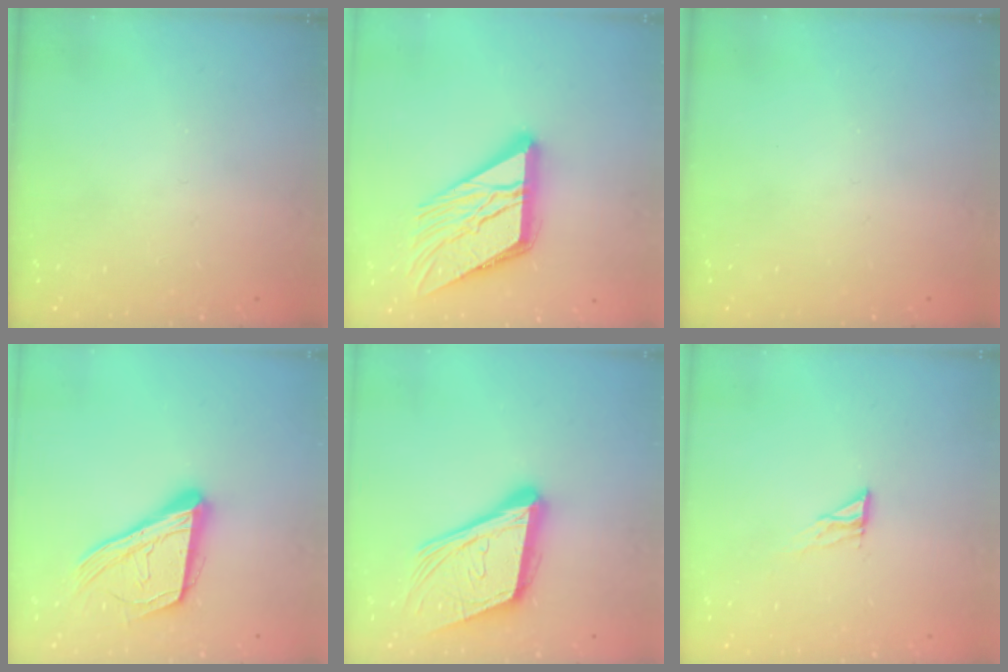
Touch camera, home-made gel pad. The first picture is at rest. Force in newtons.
{"total": 19.0, "press": 18.9, "slide": 2.0}
{"total": 0.0}
{"total": 18.8, "press": 18.7, "slide": 2.4}
{"total": 20.1, "press": 19.6, "slide": 4.5}
{"total": 4.5, "press": 4.4, "slide": 0.4}